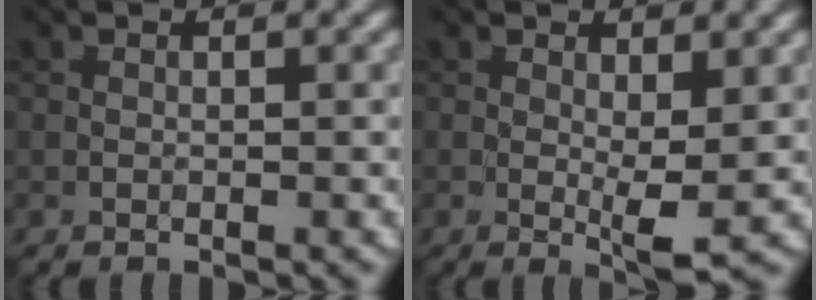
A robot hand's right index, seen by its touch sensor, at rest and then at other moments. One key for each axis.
{"total": 3.1, "fx": 0.1, "fy": 0.7, "fz": 3.1, "tx": -0.053, "ty": -0.008, "tz": 0.003}